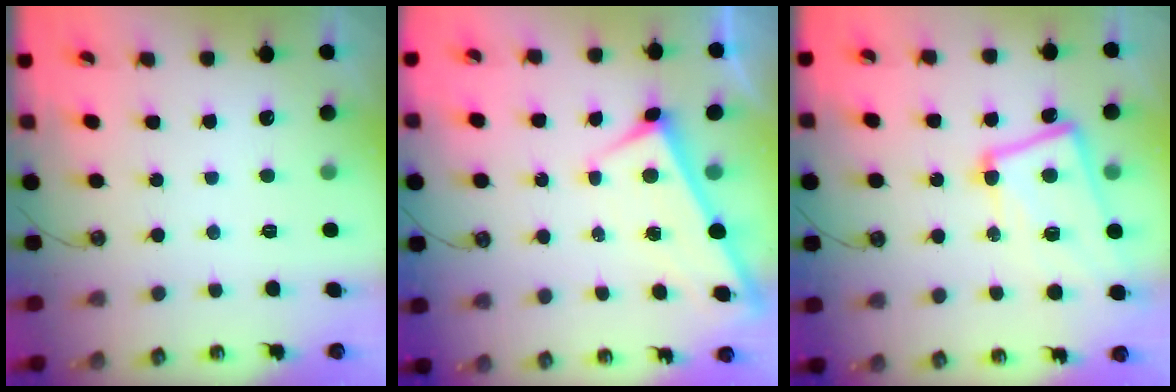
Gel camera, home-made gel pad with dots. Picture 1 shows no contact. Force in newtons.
{"total": 1.8, "press": 1.8, "slide": 0.1}
{"total": 9.9, "press": 9.7, "slide": 2.0}